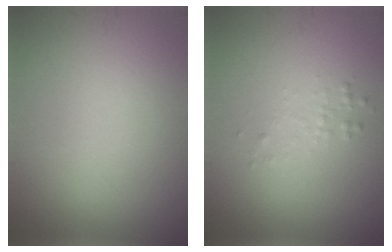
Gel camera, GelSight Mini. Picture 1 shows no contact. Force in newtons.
{"total": 0.9, "press": 0.9, "slide": 0.0}